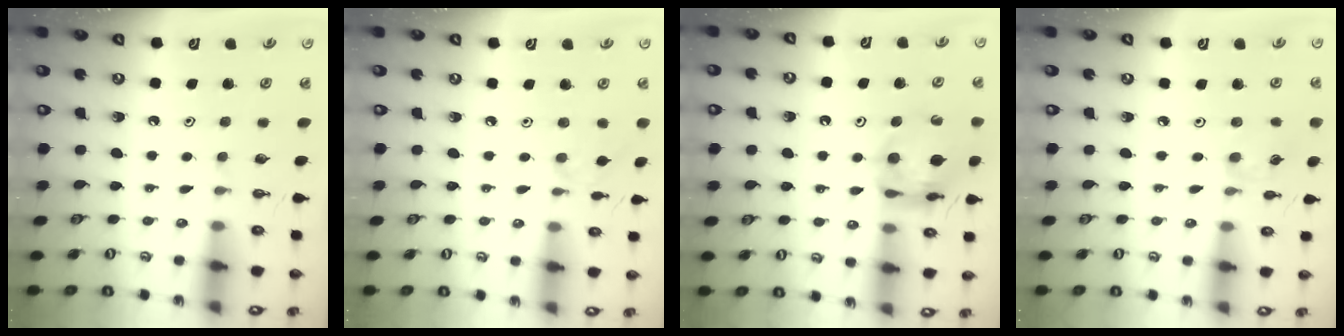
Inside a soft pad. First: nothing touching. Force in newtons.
{"total": 2.8, "press": 2.7, "slide": 0.4}
{"total": 13.6, "press": 13.5, "slide": 1.5}
{"total": 3.6, "press": 3.6, "slide": 0.5}